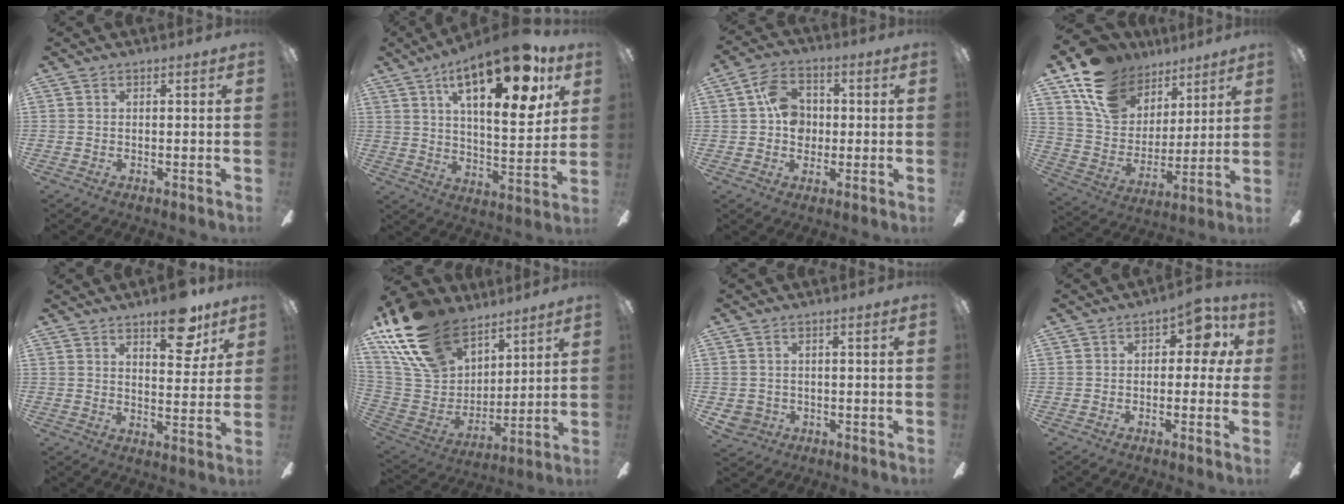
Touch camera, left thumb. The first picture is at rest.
{"total": 23.8, "force": [12.3, 9.2, 18.2], "torque": [-0.268, -0.051, 0.190]}
{"total": 8.9, "force": [1.2, 7.2, 5.1], "torque": [-0.083, 0.019, 0.025]}
{"total": 17.3, "force": [11.5, 11.4, 6.1], "torque": [-0.126, -0.062, 0.218]}
{"total": 9.5, "force": [6.6, 4.0, 5.5], "torque": [-0.041, -0.038, 0.104]}
{"total": 22.8, "force": [14.9, 13.2, 11.2], "torque": [-0.253, -0.071, 0.279]}
{"total": 3.0, "force": [-0.2, 2.9, 0.6], "torque": [-0.014, 0.007, -0.003]}
{"total": 6.8, "force": [1.8, 4.3, 5.0], "torque": [-0.059, -0.006, 0.024]}